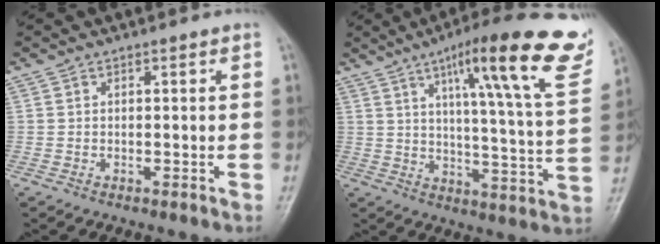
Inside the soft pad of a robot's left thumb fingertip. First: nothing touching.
{"total": 23.8, "force": [12.8, 3.4, 19.8], "torque": [-0.260, -0.040, 0.175]}